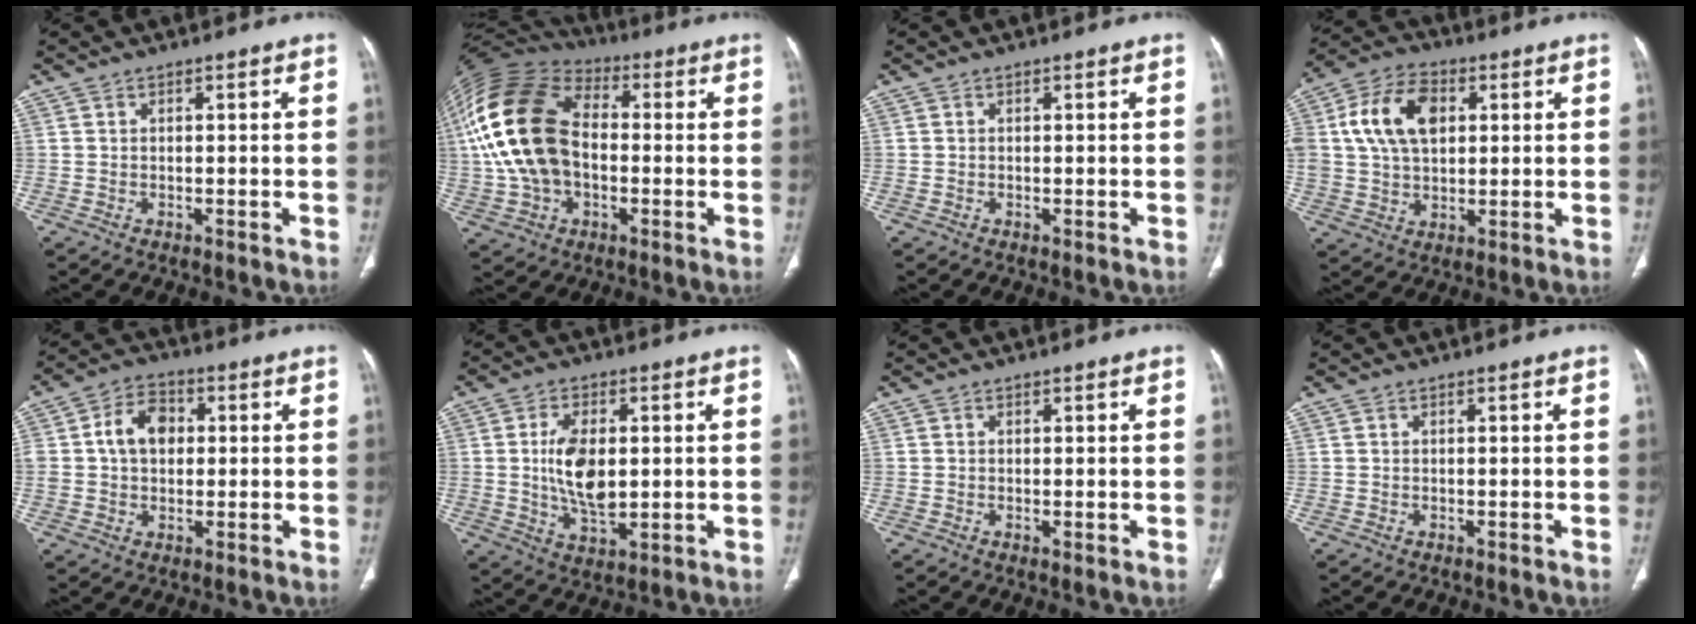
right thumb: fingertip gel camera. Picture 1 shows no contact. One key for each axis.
{"total": 22.0, "fx": 0.3, "fy": 14.4, "fz": 16.6, "tx": -0.343, "ty": 0.021, "tz": 0.002}
{"total": 0.0}
{"total": 13.6, "fx": 3.2, "fy": 9.1, "fz": 9.6, "tx": -0.165, "ty": 0.012, "tz": 0.056}
{"total": 8.6, "fx": 1.2, "fy": 6.3, "fz": 5.8, "tx": -0.082, "ty": 0.014, "tz": 0.017}
{"total": 10.4, "fx": 0.7, "fy": 5.6, "fz": 8.7, "tx": -0.154, "ty": -0.011, "tz": 0.020}
{"total": 0.6, "fx": 0.0, "fy": 0.2, "fz": 0.6, "tx": -0.015, "ty": -0.004, "tz": 0.000}
{"total": 0.0}